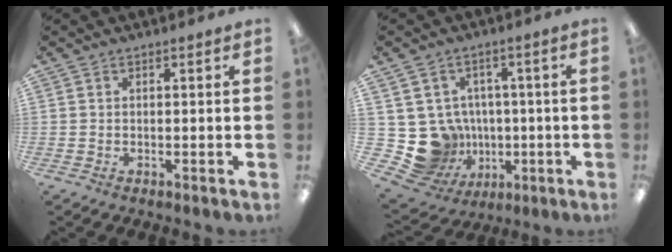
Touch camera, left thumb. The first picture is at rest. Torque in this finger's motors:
{"motor_torque": [-0.02, 0.03, -0.10, -0.08, 0.02]}